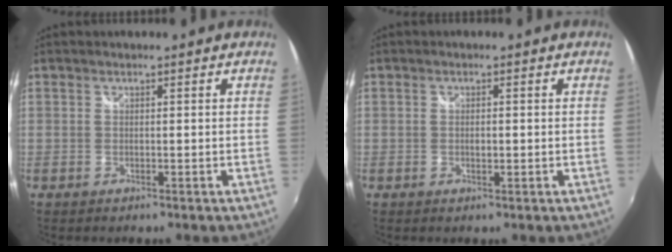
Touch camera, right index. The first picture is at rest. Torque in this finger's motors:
{"motor_torque": [-0.07, 0.04, 0.00, 0.00]}